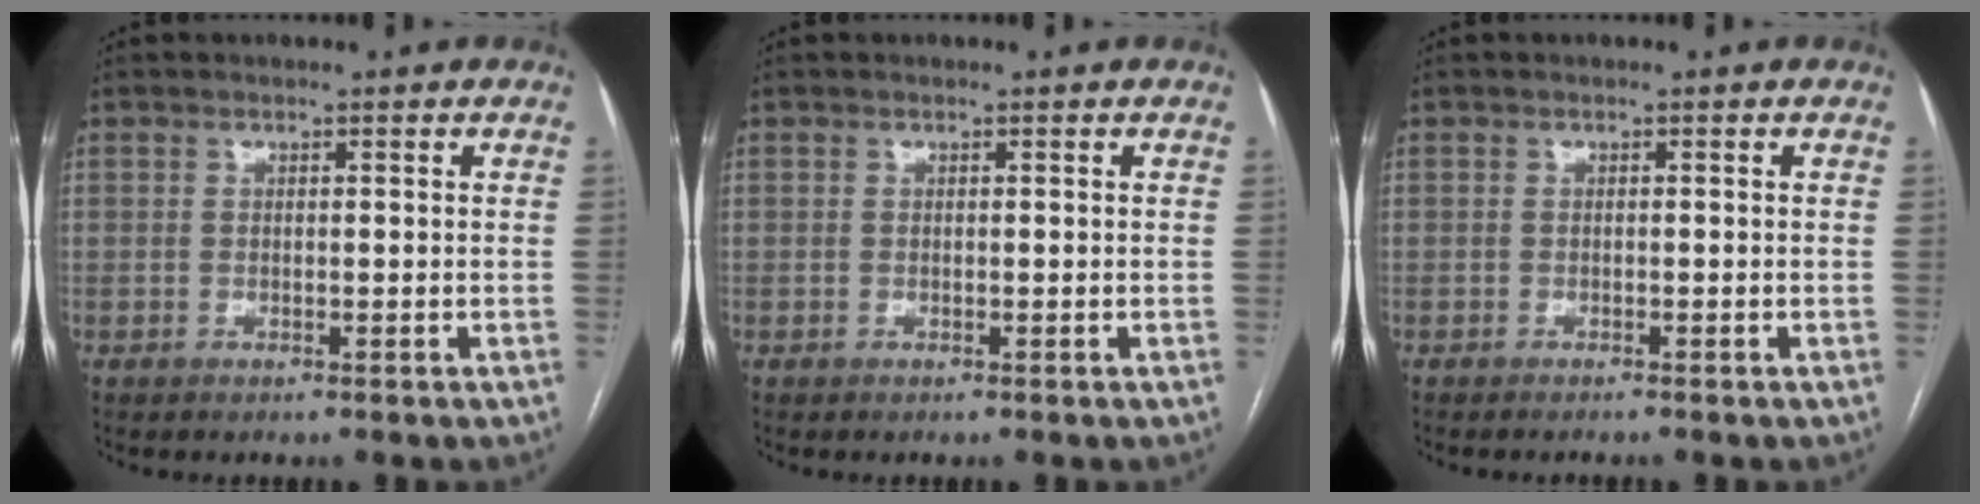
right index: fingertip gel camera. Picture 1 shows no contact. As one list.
[{"total": 0.0}, {"total": 1.0, "force": [-0.9, -0.2, 0.3], "torque": [-0.004, -0.001, -0.013]}]